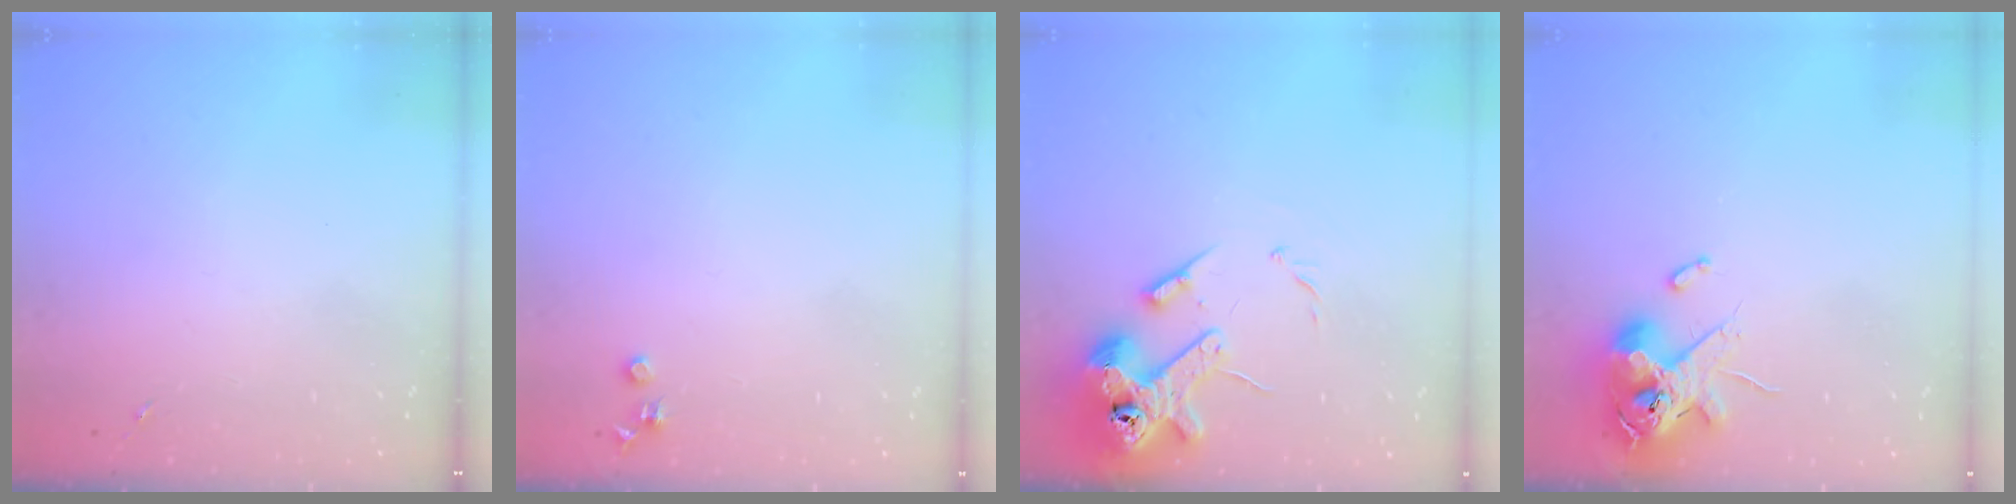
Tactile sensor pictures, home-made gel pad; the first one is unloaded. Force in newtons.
{"total": 3.5, "press": 3.5, "slide": 0.4}
{"total": 14.4, "press": 14.2, "slide": 2.1}
{"total": 12.6, "press": 12.4, "slide": 2.1}